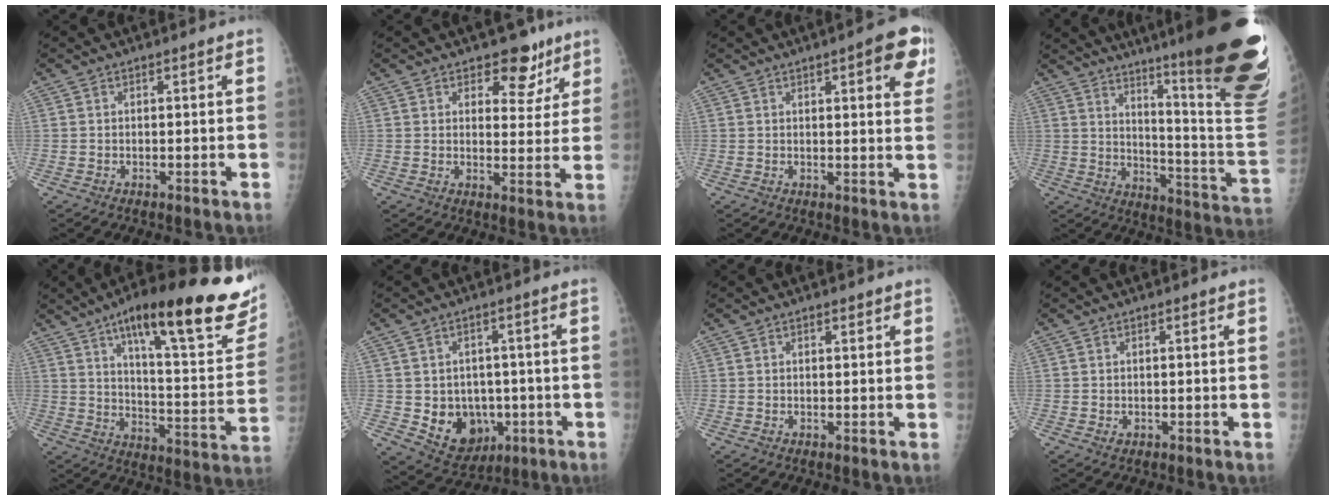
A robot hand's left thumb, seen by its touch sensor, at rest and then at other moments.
{"total": 7.3, "force": [5.0, 4.4, 3.0], "torque": [0.000, -0.025, 0.068]}
{"total": 8.2, "force": [3.9, 2.2, 6.8], "torque": [-0.061, -0.011, 0.042]}
{"total": 30.7, "force": [18.5, 3.5, 24.2], "torque": [-0.239, -0.103, 0.258]}
{"total": 29.1, "force": [16.8, 7.2, 22.6], "torque": [-0.288, -0.043, 0.245]}
{"total": 10.5, "force": [-1.9, 8.5, 5.7], "torque": [-0.054, 0.007, -0.008]}
{"total": 1.0, "force": [0.7, 0.4, 0.6], "torque": [-0.008, -0.002, 0.009]}
{"total": 0.8, "force": [0.0, 0.6, 0.5], "torque": [-0.006, -0.001, 0.004]}